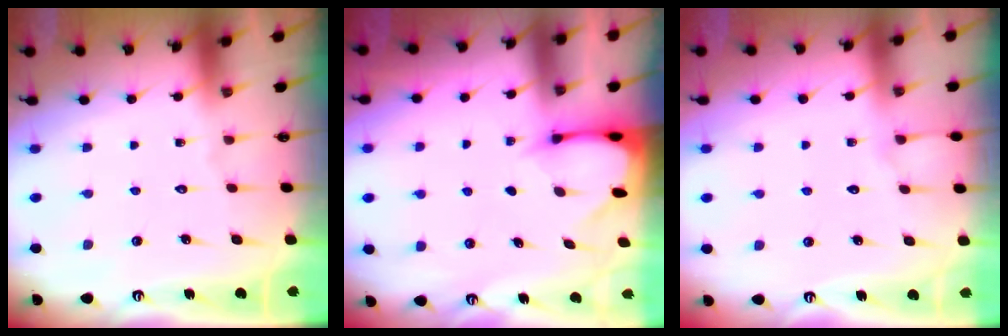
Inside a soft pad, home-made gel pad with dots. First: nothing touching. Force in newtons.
{"total": 2.5, "press": 2.5, "slide": 0.3}
{"total": 3.4, "press": 3.3, "slide": 0.5}